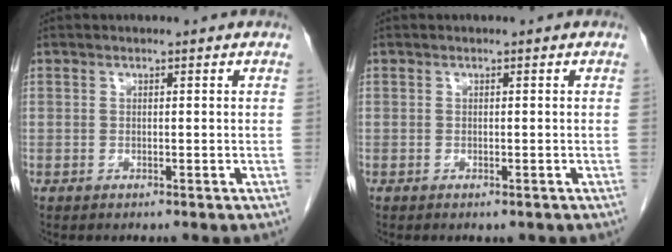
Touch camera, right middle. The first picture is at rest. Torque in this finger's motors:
{"motor_torque": [-0.37, -0.21, -0.03, -0.01]}